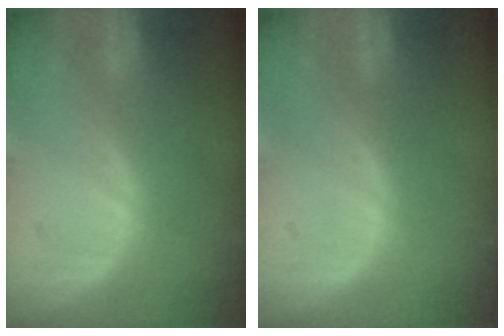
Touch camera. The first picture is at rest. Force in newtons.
{"total": 0.0}